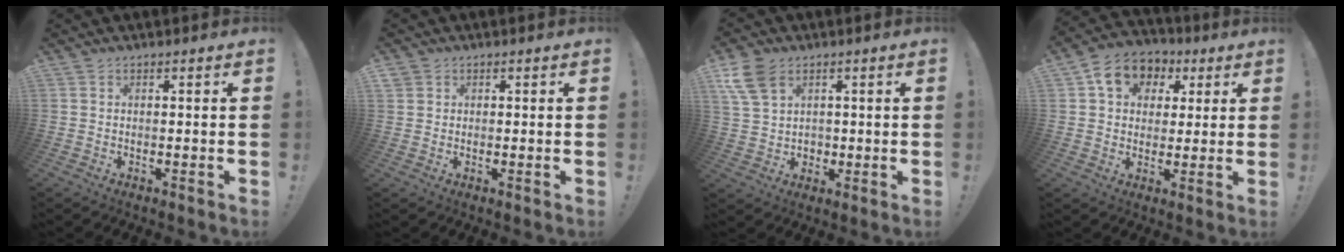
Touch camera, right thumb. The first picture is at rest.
{"total": 2.0, "force": [1.4, 1.4, 0.1], "torque": [0.002, -0.005, 0.025]}
{"total": 11.1, "force": [4.9, 8.0, 5.8], "torque": [-0.125, -0.015, 0.100]}
{"total": 10.5, "force": [4.0, 8.6, 4.4], "torque": [-0.067, -0.008, 0.080]}